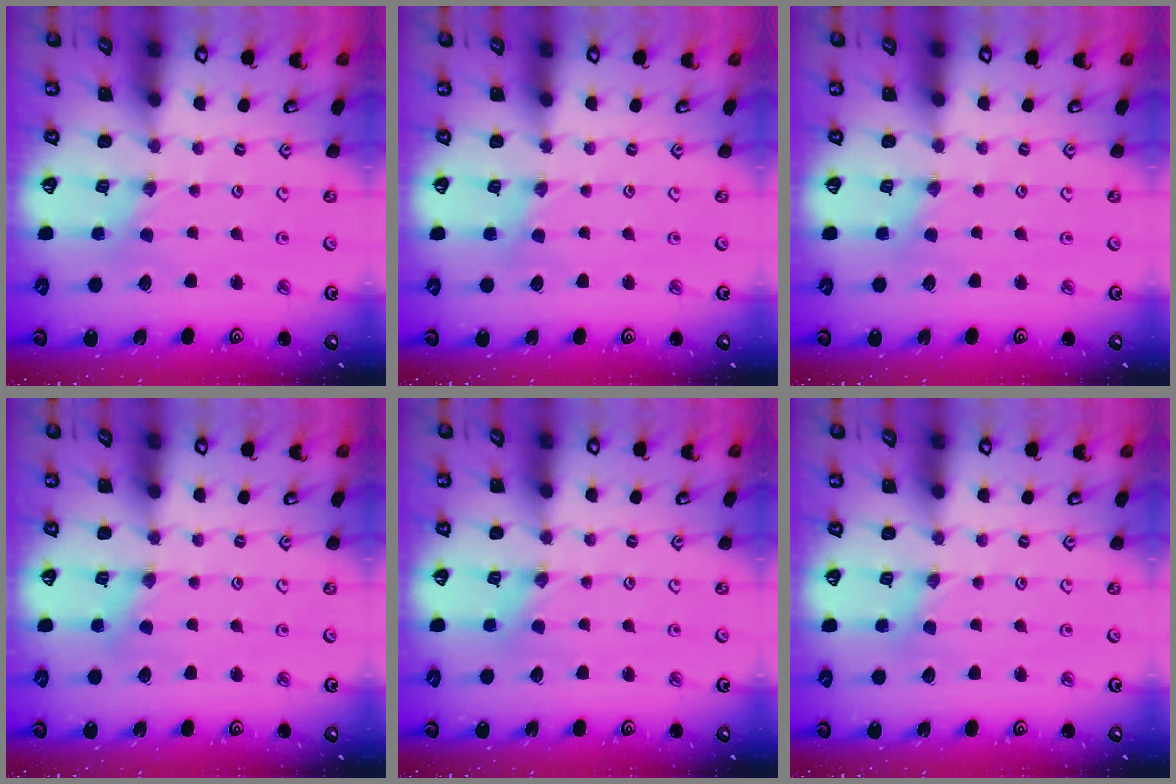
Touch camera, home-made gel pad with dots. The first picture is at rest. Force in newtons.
{"total": 1.1, "press": 1.0, "slide": 0.3}
{"total": 1.4, "press": 1.4, "slide": 0.3}
{"total": 1.6, "press": 1.6, "slide": 0.3}
{"total": 0.0}
{"total": 0.0}